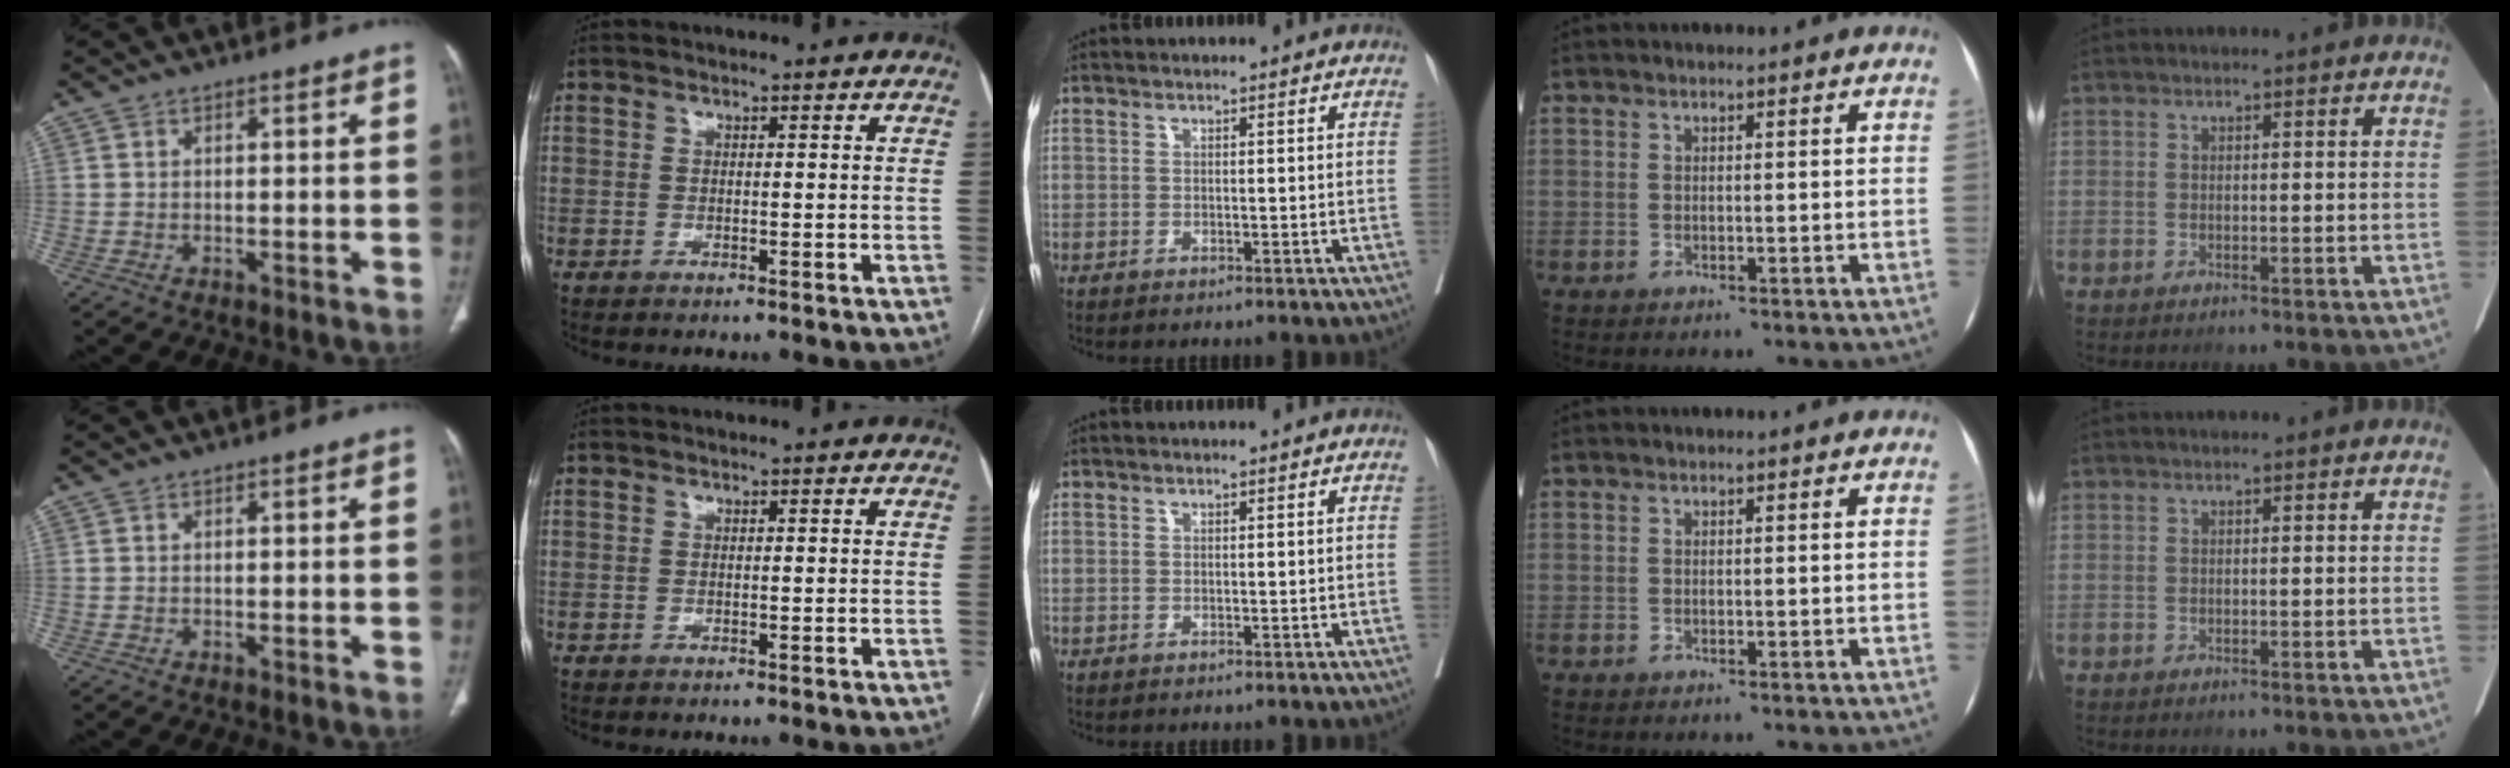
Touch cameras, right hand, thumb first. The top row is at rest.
{}